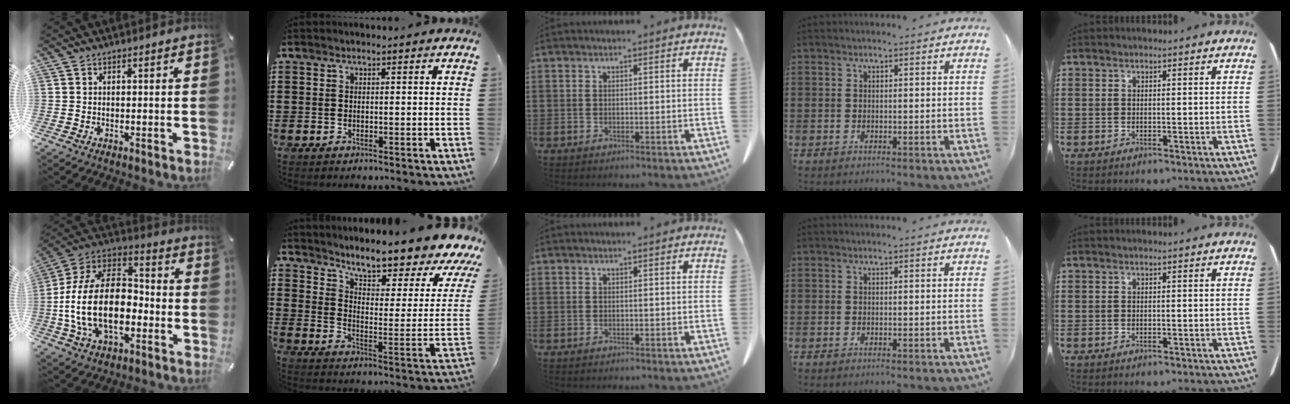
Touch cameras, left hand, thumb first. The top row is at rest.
{"thumb": {"total": 21.8, "force": [-5.1, 13.8, 16.0], "torque": [-0.335, 0.022, -0.086]}, "index": {"total": 8.5, "force": [7.0, 1.0, 4.8], "torque": [-0.098, -0.061, 0.112]}}